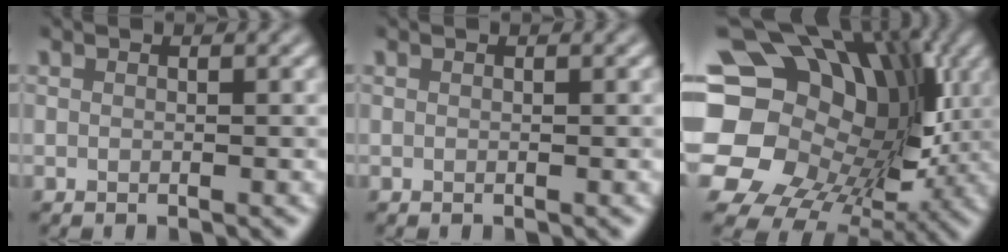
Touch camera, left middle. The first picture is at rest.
{"total": 0.0}
{"total": 18.5, "force": [2.6, 14.9, 10.7], "torque": [-0.201, 0.003, 0.054]}